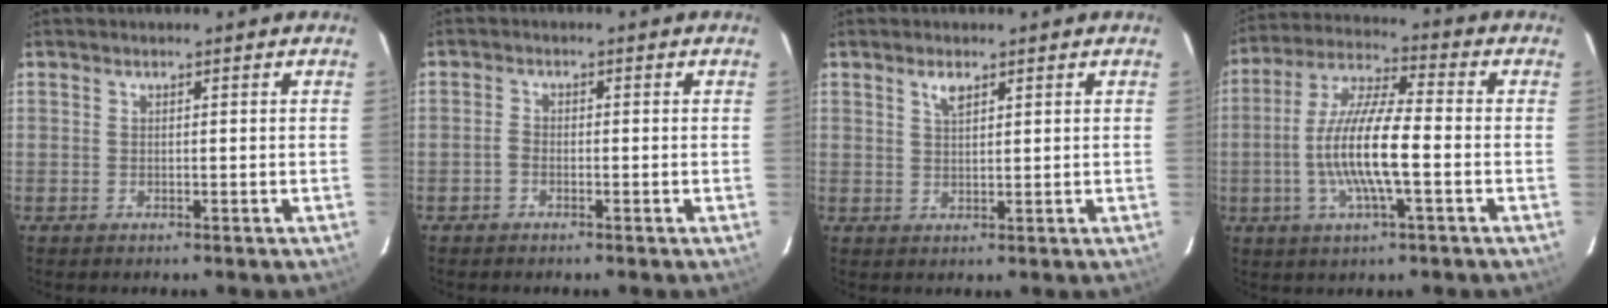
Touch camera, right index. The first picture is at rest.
{"total": 1.4, "force": [-1.0, 0.8, 0.5], "torque": [-0.008, 0.004, -0.021]}
{"total": 2.4, "force": [1.5, 0.9, 1.6], "torque": [-0.028, 0.004, 0.028]}
{"total": 13.0, "force": [-2.7, 2.3, 12.5], "torque": [-0.250, 0.000, -0.056]}